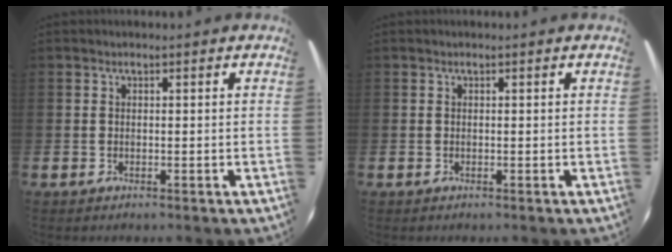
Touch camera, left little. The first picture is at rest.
{"total": 0.0}